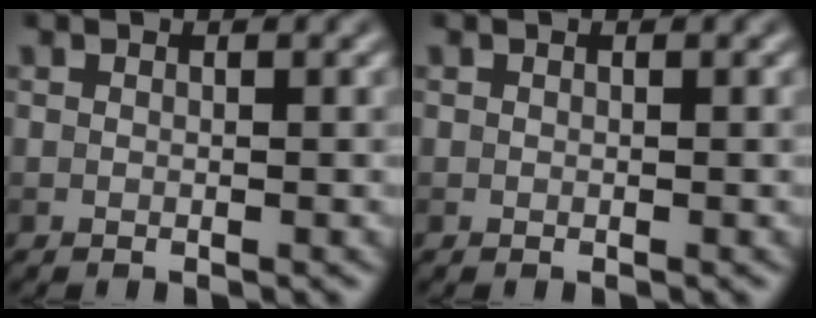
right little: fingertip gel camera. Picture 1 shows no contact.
{"total": 0.0}